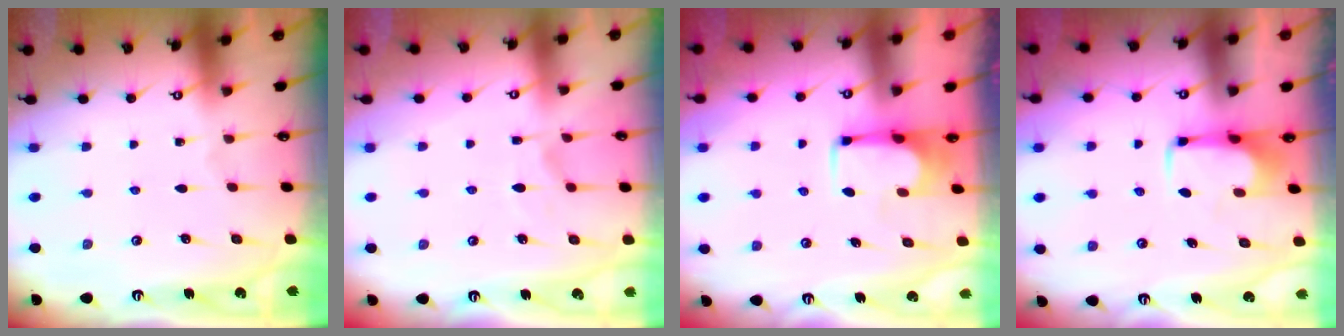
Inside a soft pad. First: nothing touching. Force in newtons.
{"total": 4.0, "press": 3.8, "slide": 1.4}
{"total": 3.7, "press": 3.7, "slide": 0.0}
{"total": 2.0, "press": 2.0, "slide": 0.4}